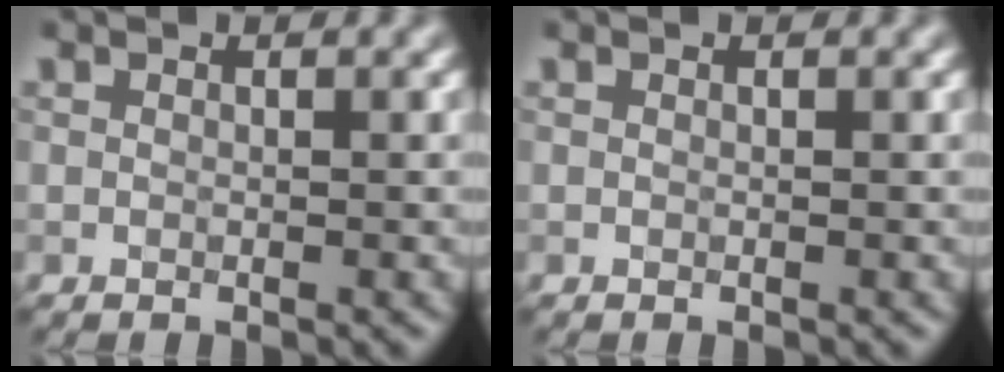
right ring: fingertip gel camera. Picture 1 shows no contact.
{"total": 0.0}